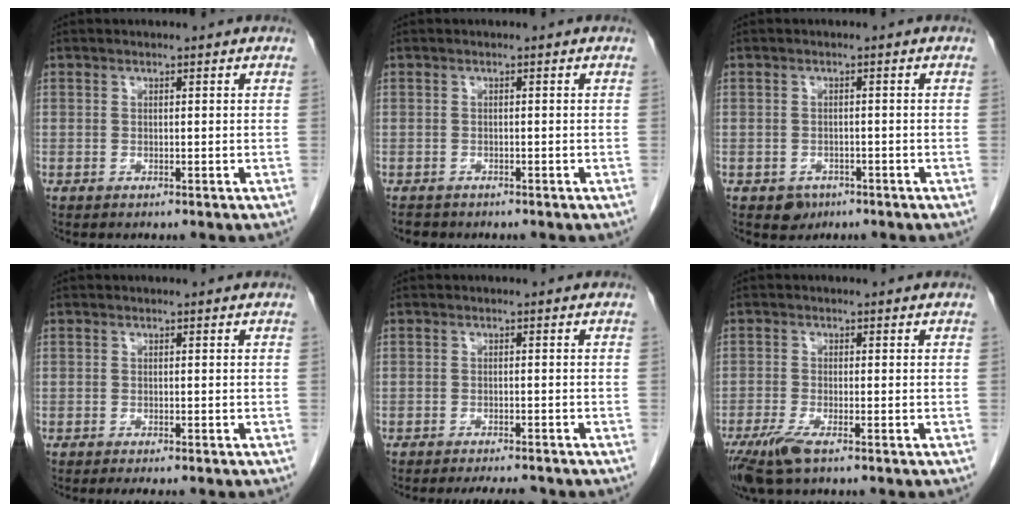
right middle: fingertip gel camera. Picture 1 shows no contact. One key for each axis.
{"total": 1.8, "fx": -1.5, "fy": 0.9, "fz": 0.3, "tx": -0.011, "ty": -0.001, "tz": -0.021}
{"total": 2.4, "fx": -1.4, "fy": 1.9, "fz": 0.5, "tx": -0.007, "ty": 0.006, "tz": -0.015}
{"total": 2.6, "fx": -2.2, "fy": 0.3, "fz": 1.4, "tx": -0.017, "ty": -0.007, "tz": -0.027}
{"total": 5.4, "fx": -5.0, "fy": 0.6, "fz": 2.0, "tx": -0.027, "ty": -0.013, "tz": -0.070}
{"total": 5.0, "fx": -3.3, "fy": 0.7, "fz": 3.7, "tx": -0.079, "ty": -0.016, "tz": -0.061}